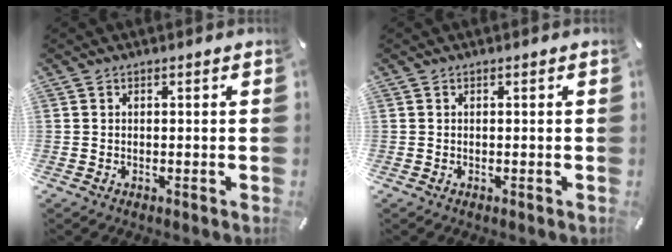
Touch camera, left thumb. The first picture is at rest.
{"total": 0.0}